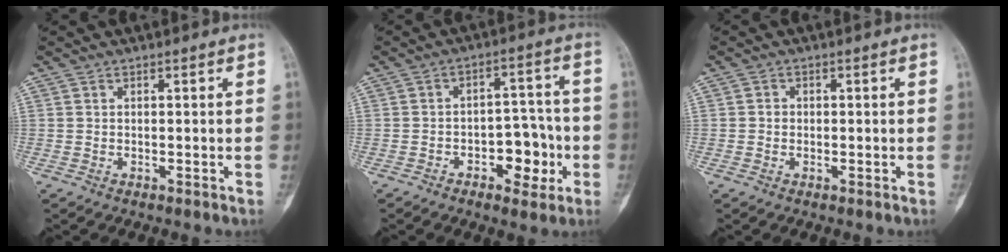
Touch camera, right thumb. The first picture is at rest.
{"total": 9.2, "force": [-3.2, 5.4, 6.7], "torque": [-0.059, 0.037, -0.044]}
{"total": 1.2, "force": [-0.2, 1.2, 0.4], "torque": [0.001, 0.005, -0.006]}